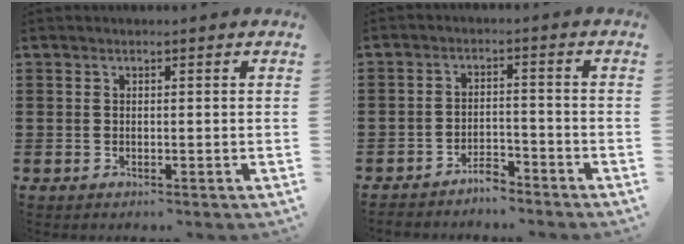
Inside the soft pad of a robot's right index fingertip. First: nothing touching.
{"total": 3.3, "force": [-3.2, 0.6, 0.5], "torque": [-0.014, 0.006, -0.066]}